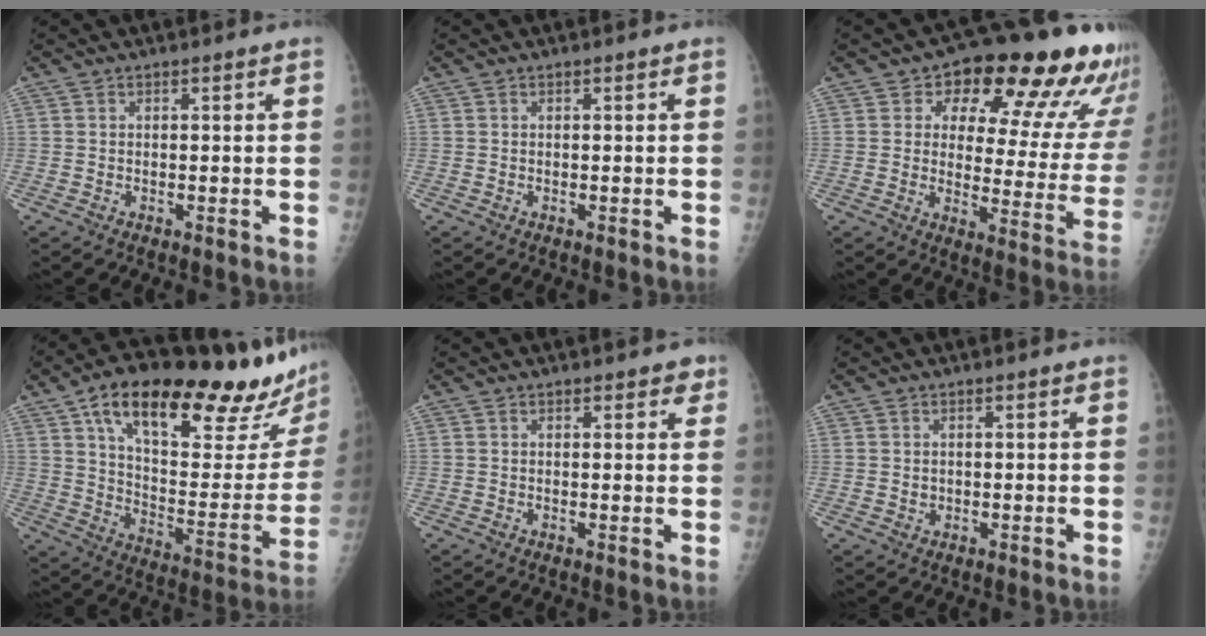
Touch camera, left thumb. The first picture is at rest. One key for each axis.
{"total": 0.0}
{"total": 21.0, "fx": 12.0, "fy": 9.3, "fz": 14.5, "tx": -0.142, "ty": -0.048, "tz": 0.152}
{"total": 33.4, "fx": 21.2, "fy": 10.2, "fz": 23.8, "tx": -0.324, "ty": -0.042, "tz": 0.320}
{"total": 2.3, "fx": 1.5, "fy": 1.2, "fz": 1.2, "tx": 0.005, "ty": -0.004, "tz": 0.014}
{"total": 1.1, "fx": 0.2, "fy": 1.0, "fz": 0.5, "tx": -0.007, "ty": 0.000, "tz": 0.007}